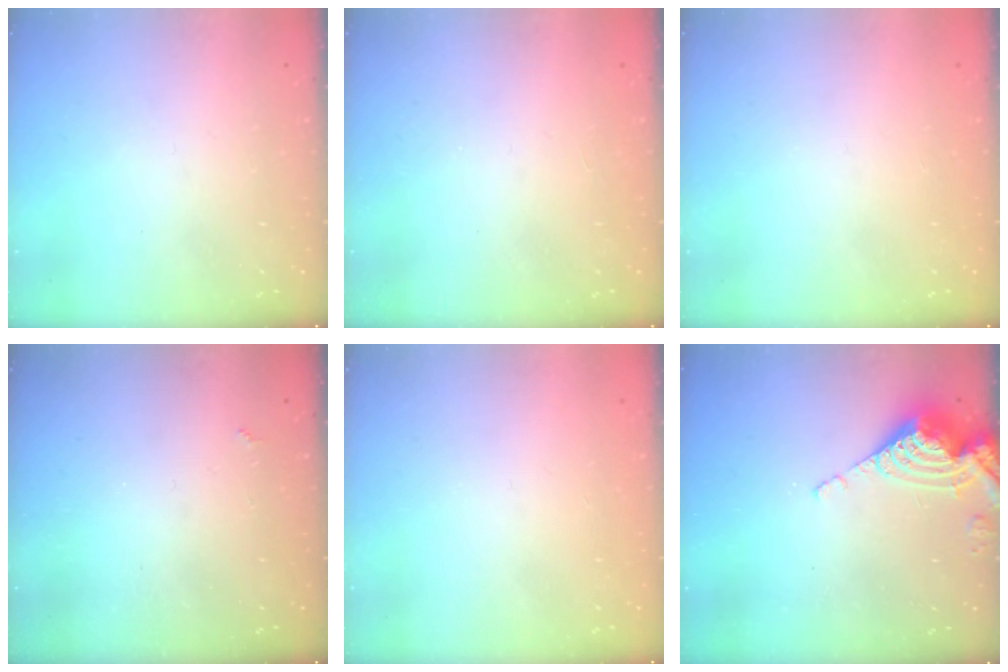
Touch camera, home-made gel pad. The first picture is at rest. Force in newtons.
{"total": 1.2, "press": 1.2, "slide": 0.1}
{"total": 1.4, "press": 1.2, "slide": 0.8}
{"total": 1.4, "press": 1.3, "slide": 0.4}
{"total": 1.4, "press": 1.2, "slide": 0.8}
{"total": 9.1, "press": 9.0, "slide": 1.0}